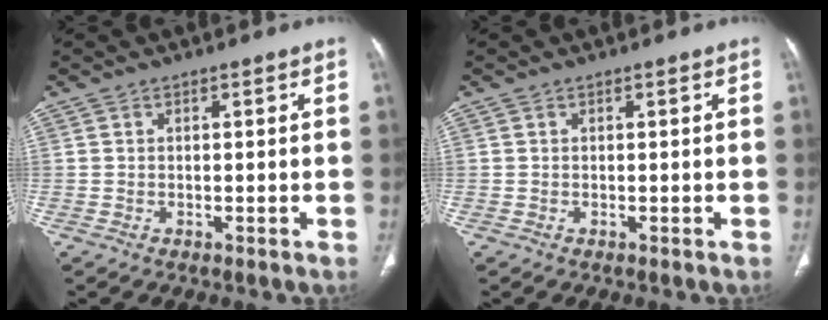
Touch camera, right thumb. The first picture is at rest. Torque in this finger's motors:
{"motor_torque": [-0.02, -0.23, 0.57, -0.11, -0.02]}